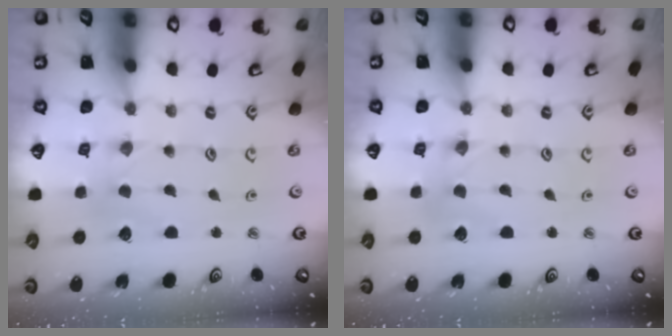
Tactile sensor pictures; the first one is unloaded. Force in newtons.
{"total": 1.1, "press": 1.1, "slide": 0.1}